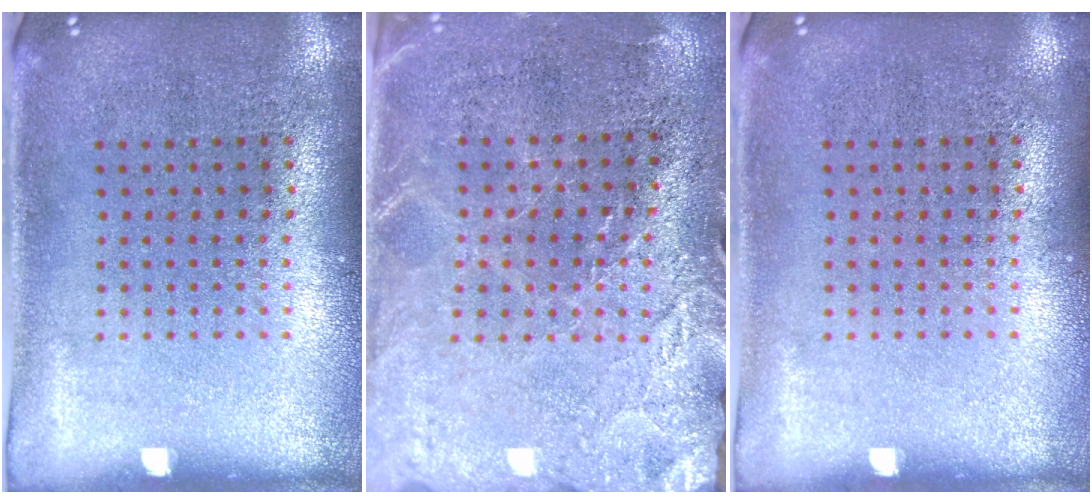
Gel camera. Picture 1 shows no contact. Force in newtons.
{"total": 2.8, "press": 2.6, "slide": 0.9}
{"total": 0.0}